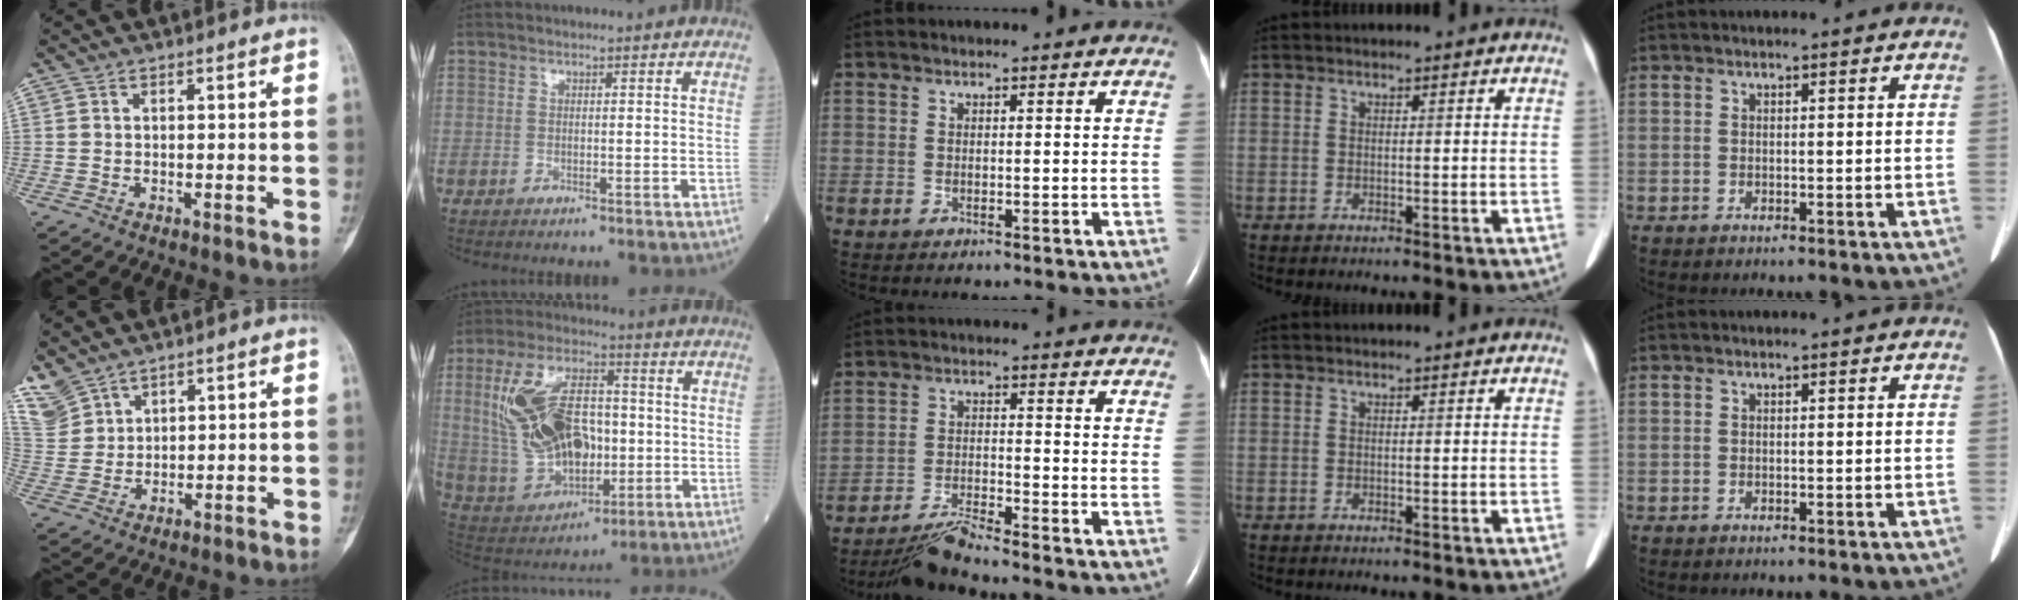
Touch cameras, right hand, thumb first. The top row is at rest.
{"thumb": {"total": 7.7, "force": [6.1, 4.0, 2.3], "torque": [-0.057, -0.013, 0.147]}, "index": {"total": 16.2, "force": [0.7, 8.9, 13.4], "torque": [-0.283, 0.020, 0.025]}, "middle": {"total": 5.6, "force": [-5.1, -1.3, 1.7], "torque": [-0.039, -0.023, -0.096]}}